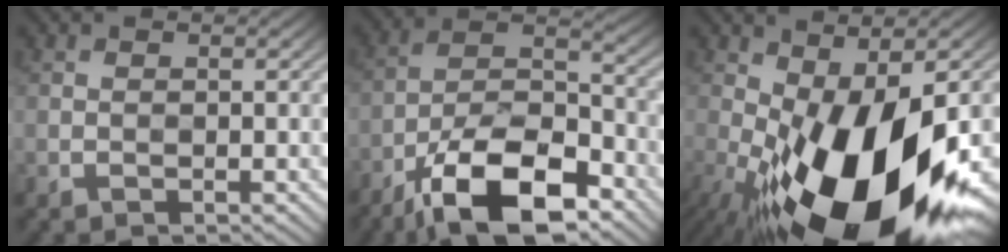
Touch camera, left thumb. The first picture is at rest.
{"total": 16.4, "force": [-10.6, 6.5, 10.7], "torque": [-0.192, -0.007, -0.198]}
{"total": 20.1, "force": [-6.7, 8.9, 16.8], "torque": [-0.310, -0.038, -0.094]}